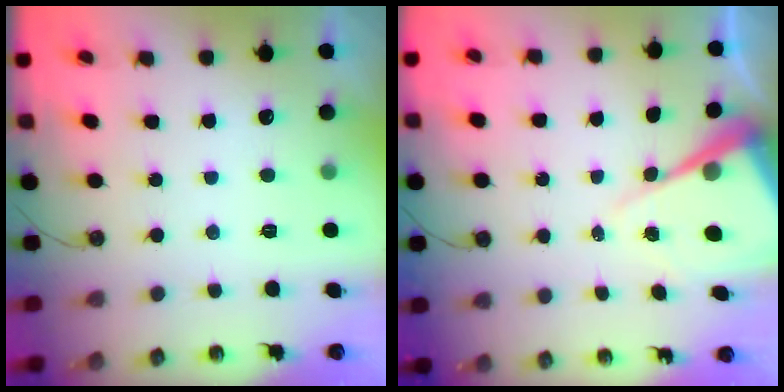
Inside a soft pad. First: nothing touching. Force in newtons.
{"total": 10.1, "press": 10.1, "slide": 0.9}